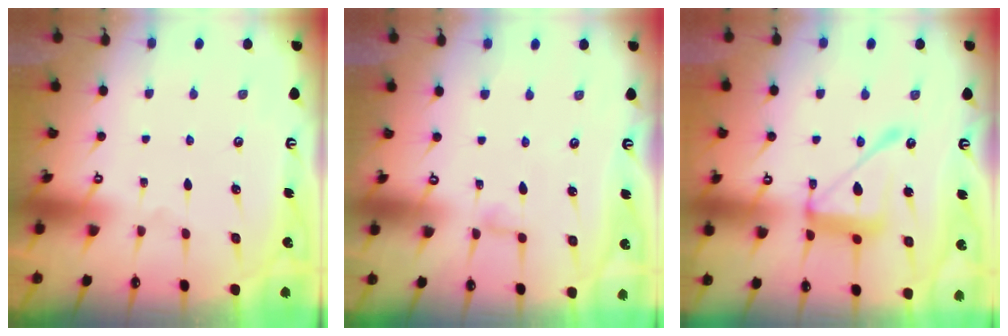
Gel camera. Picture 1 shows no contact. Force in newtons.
{"total": 6.0, "press": 6.0, "slide": 0.6}
{"total": 14.1, "press": 14.1, "slide": 1.0}